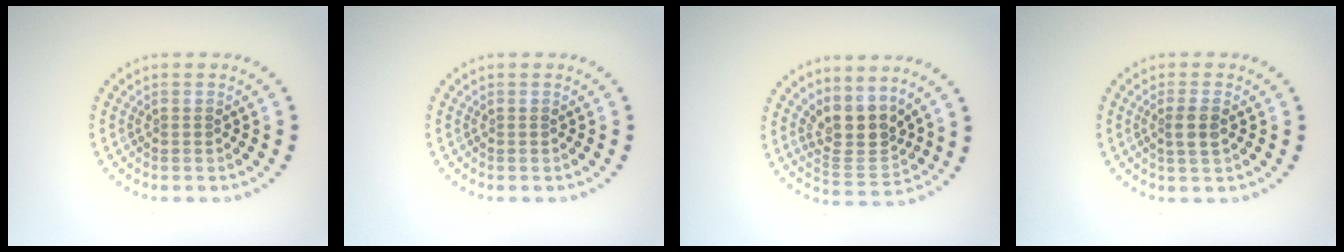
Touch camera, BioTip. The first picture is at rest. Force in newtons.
{"total": 0.0}
{"total": 3.7, "press": 3.1, "slide": 2.0}
{"total": 1.9, "press": 1.7, "slide": 0.9}